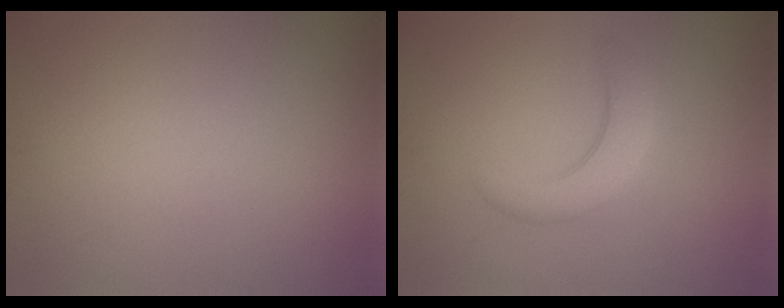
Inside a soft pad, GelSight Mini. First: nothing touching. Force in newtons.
{"total": 3.0, "press": 3.0, "slide": 0.3}